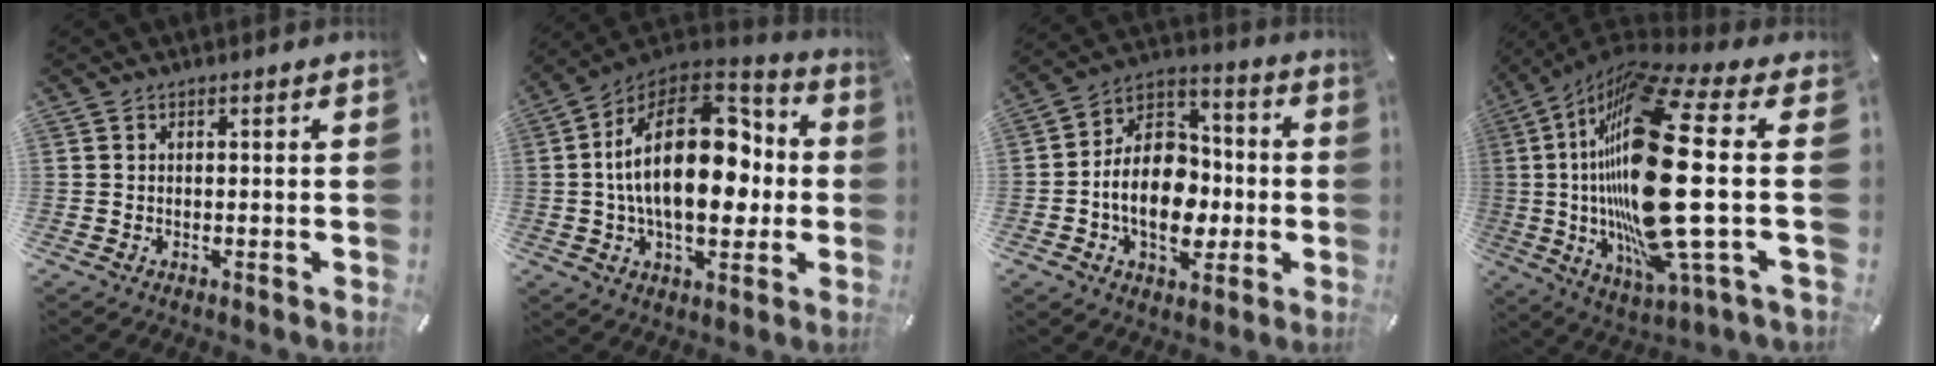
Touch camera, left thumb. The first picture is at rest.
{"total": 24.8, "force": [1.3, 14.6, 20.0], "torque": [-0.352, 0.001, 0.021]}
{"total": 15.4, "force": [-3.4, 11.5, 9.7], "torque": [-0.186, 0.016, -0.059]}
{"total": 31.5, "force": [1.8, 8.6, 30.3], "torque": [-0.609, -0.060, 0.026]}